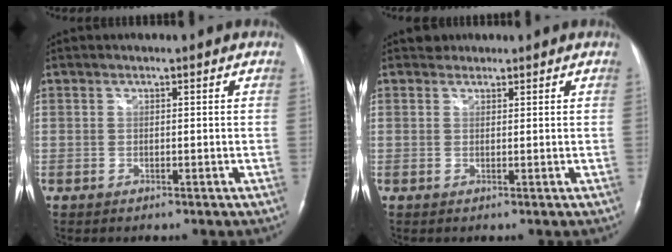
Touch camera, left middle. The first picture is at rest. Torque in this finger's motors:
{"motor_torque": [0.07, 0.05, -0.17, 0.00]}